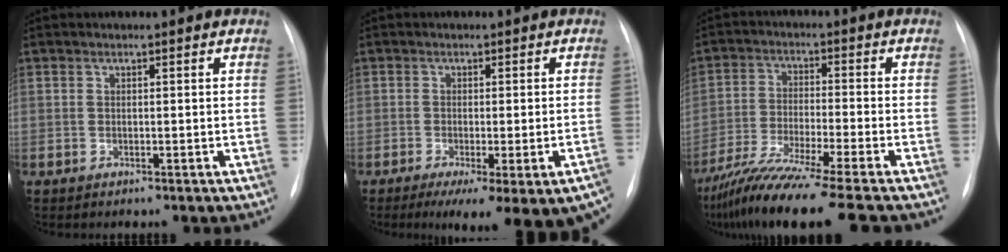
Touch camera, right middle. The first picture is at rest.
{"total": 14.6, "force": [-10.2, 3.0, 10.0], "torque": [-0.090, -0.017, -0.128]}
{"total": 15.3, "force": [-12.4, -1.3, 8.9], "torque": [-0.172, -0.046, -0.210]}